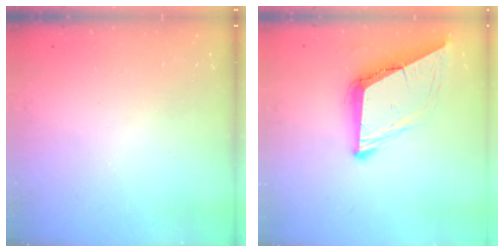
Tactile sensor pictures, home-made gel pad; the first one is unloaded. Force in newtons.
{"total": 9.5, "press": 9.4, "slide": 1.6}